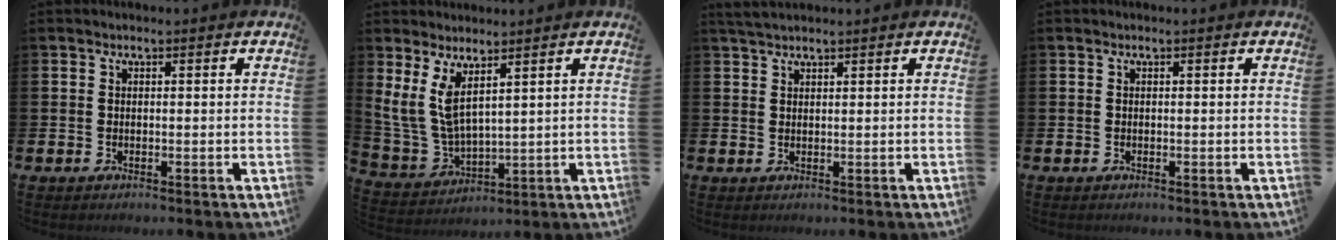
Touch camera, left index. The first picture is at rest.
{"total": 6.3, "force": [4.2, 2.3, 4.1], "torque": [-0.099, -0.021, 0.076]}
{"total": 2.3, "force": [2.1, 0.6, 0.9], "torque": [-0.014, -0.001, 0.037]}
{"total": 0.0}